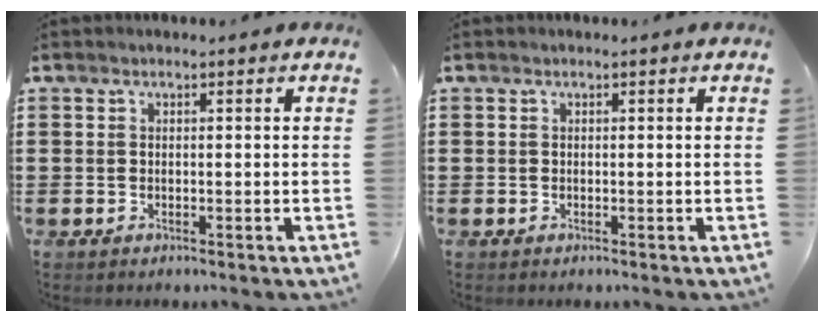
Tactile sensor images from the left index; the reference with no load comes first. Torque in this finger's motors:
{"motor_torque": [0.00, 0.00, 0.00, 0.00]}